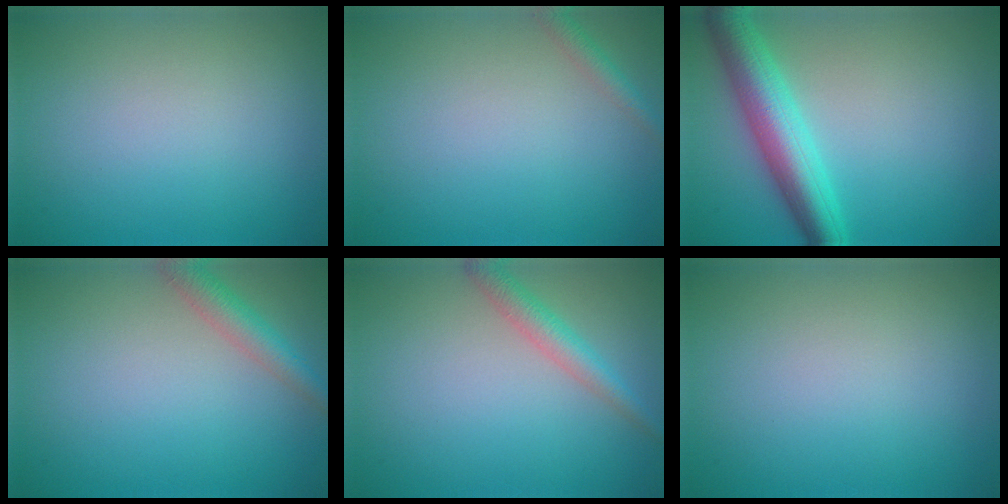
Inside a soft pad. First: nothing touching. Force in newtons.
{"total": 1.4, "press": 1.4, "slide": 0.1}
{"total": 6.2, "press": 6.2, "slide": 0.1}
{"total": 2.8, "press": 2.8, "slide": 0.2}
{"total": 2.5, "press": 2.5, "slide": 0.1}
{"total": 0.0}